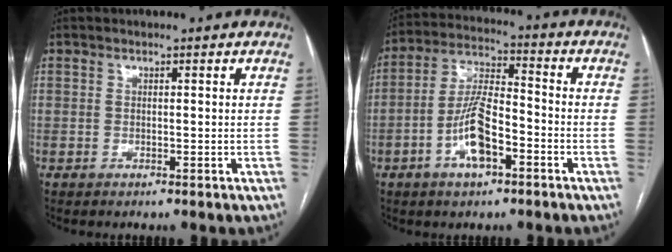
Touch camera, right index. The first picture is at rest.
{"total": 9.9, "force": [-4.0, 3.3, 8.4], "torque": [-0.176, 0.012, -0.072]}